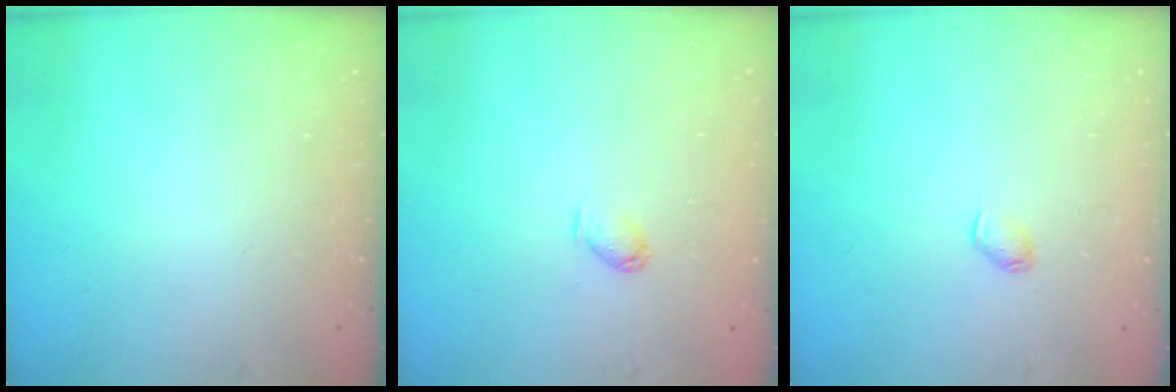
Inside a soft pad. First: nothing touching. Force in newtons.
{"total": 3.6, "press": 3.6, "slide": 0.6}
{"total": 2.8, "press": 2.7, "slide": 0.6}